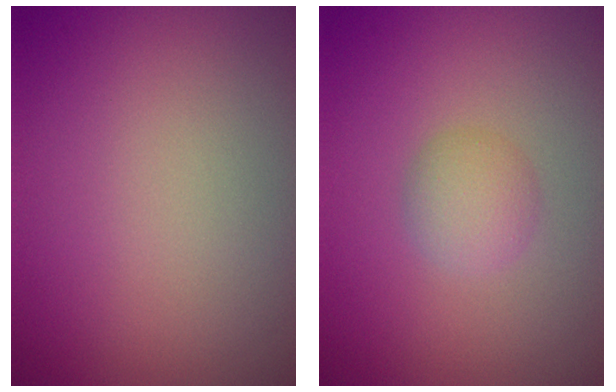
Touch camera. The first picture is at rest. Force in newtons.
{"total": 2.0, "press": 2.0, "slide": 0.1}